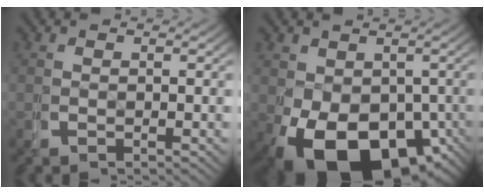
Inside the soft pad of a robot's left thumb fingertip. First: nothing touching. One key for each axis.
{"total": 11.7, "fx": -4.5, "fy": 7.2, "fz": 8.1, "tx": -0.154, "ty": -0.063, "tz": -0.029}